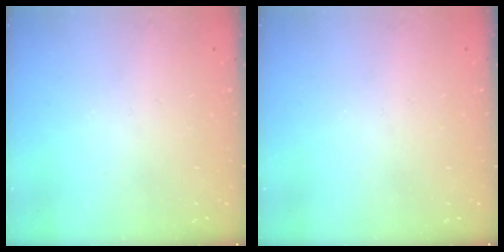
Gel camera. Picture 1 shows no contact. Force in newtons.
{"total": 0.0}